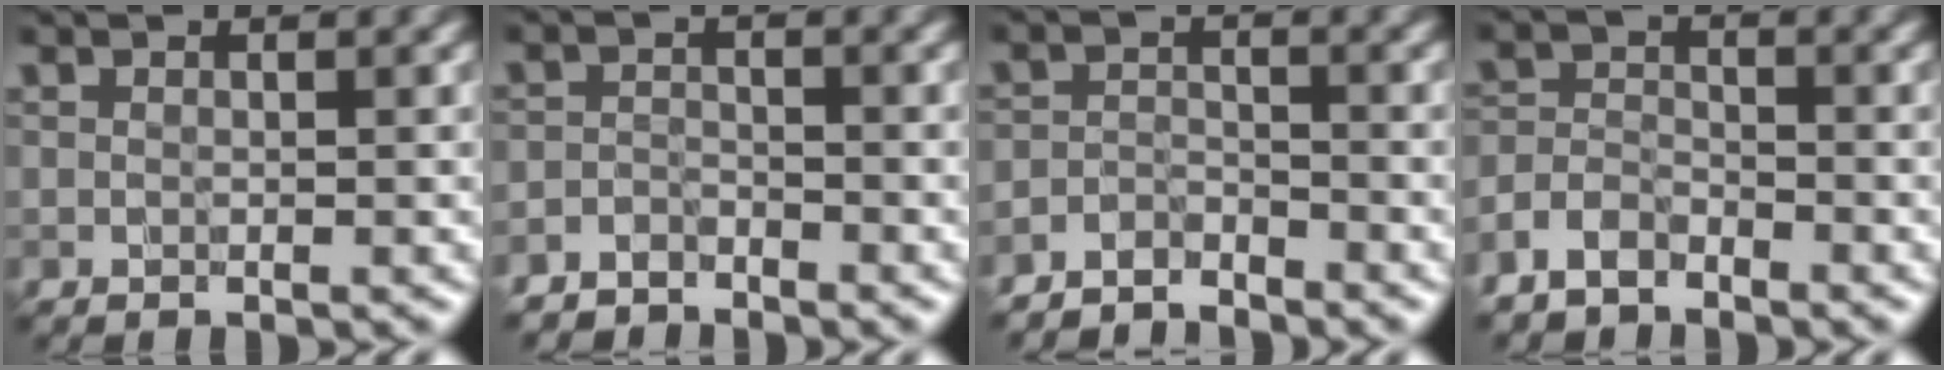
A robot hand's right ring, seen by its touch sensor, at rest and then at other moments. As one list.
[{"total": 2.1, "force": [-2.0, 0.6, -0.2], "torque": [0.011, 0.003, -0.044]}, {"total": 2.8, "force": [-2.7, 0.7, 0.1], "torque": [0.003, 0.001, -0.059]}, {"total": 2.5, "force": [-2.2, 1.1, 0.6], "torque": [-0.011, 0.003, -0.053]}]